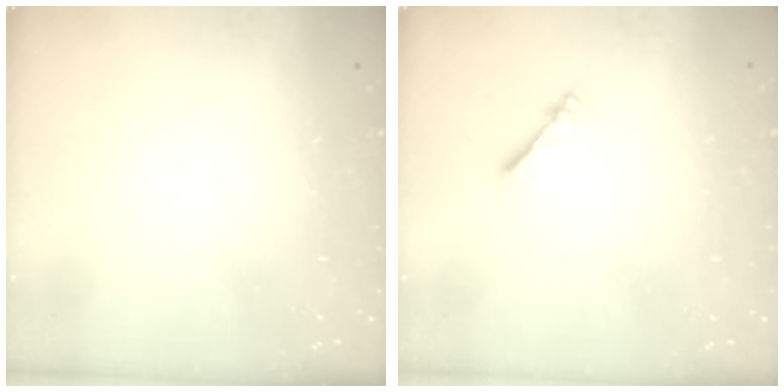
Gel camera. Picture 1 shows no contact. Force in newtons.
{"total": 2.3, "press": 2.2, "slide": 0.4}